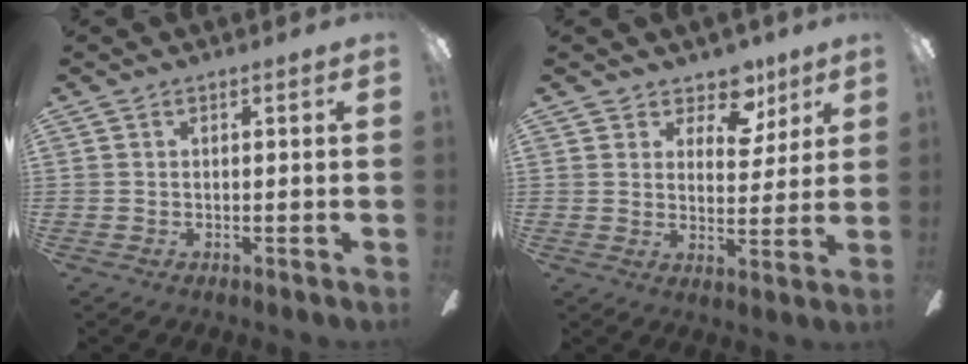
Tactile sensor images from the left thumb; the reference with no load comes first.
{"total": 8.6, "force": [5.9, 5.3, 3.3], "torque": [-0.041, -0.032, 0.104]}